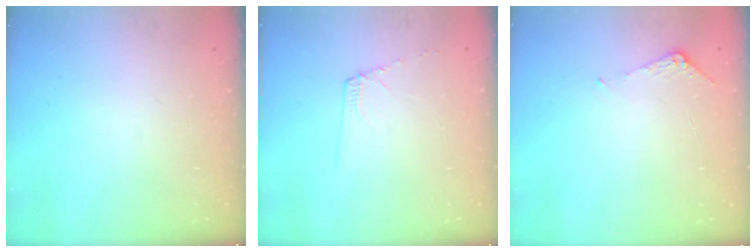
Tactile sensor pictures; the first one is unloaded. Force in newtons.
{"total": 4.4, "press": 4.3, "slide": 0.7}
{"total": 5.7, "press": 5.6, "slide": 0.5}